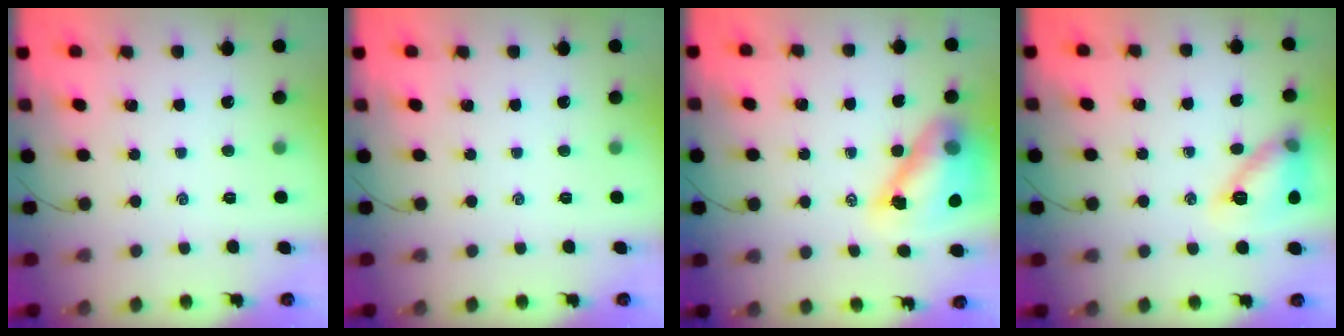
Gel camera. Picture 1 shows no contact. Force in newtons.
{"total": 0.0}
{"total": 12.5, "press": 12.1, "slide": 3.2}
{"total": 12.0, "press": 12.0, "slide": 0.5}